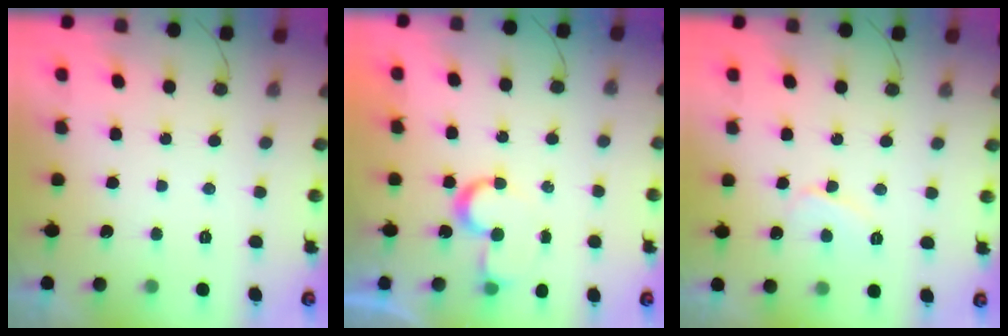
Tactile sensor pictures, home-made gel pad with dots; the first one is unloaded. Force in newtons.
{"total": 5.7, "press": 5.7, "slide": 0.4}
{"total": 5.6, "press": 5.5, "slide": 0.8}